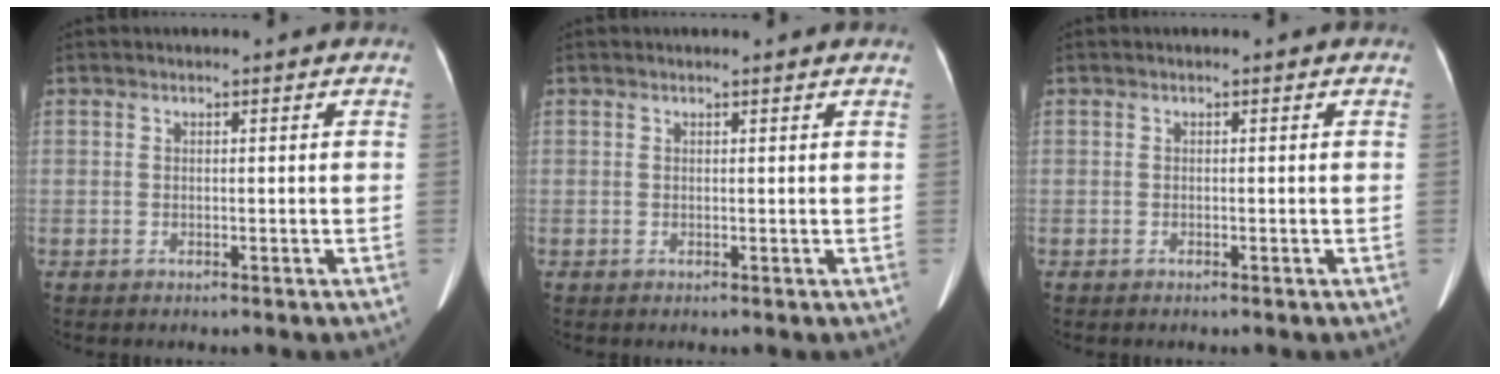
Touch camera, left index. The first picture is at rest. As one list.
[{"total": 0.6, "force": [0.6, -0.1, 0.1], "torque": [-0.014, 0.001, 0.010]}, {"total": 0.0}]